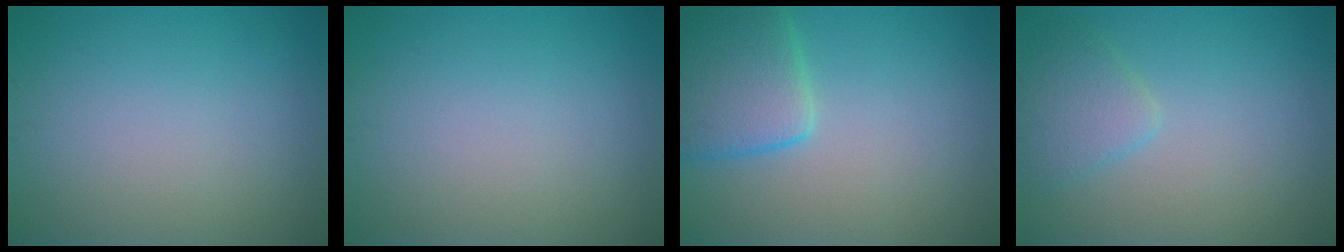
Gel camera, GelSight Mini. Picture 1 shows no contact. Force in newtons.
{"total": 0.0}
{"total": 5.5, "press": 5.5, "slide": 0.2}
{"total": 2.5, "press": 2.5, "slide": 0.2}